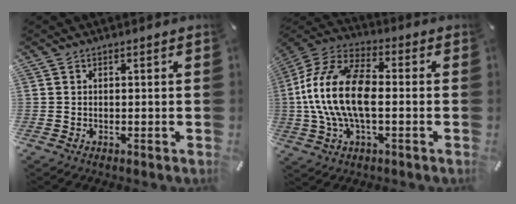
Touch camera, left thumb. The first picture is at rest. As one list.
[{"total": 16.8, "force": [-1.5, 9.0, 14.2], "torque": [-0.300, 0.002, -0.027]}]